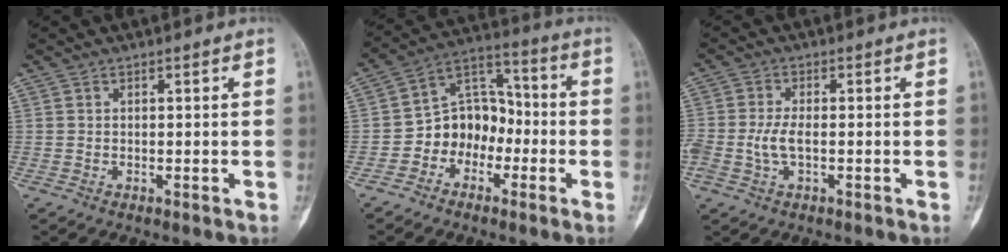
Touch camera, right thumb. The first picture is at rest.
{"total": 10.7, "force": [-3.2, 8.5, 5.6], "torque": [-0.053, 0.058, -0.070]}
{"total": 4.2, "force": [-0.7, 2.0, 3.6], "torque": [-0.088, 0.008, -0.014]}